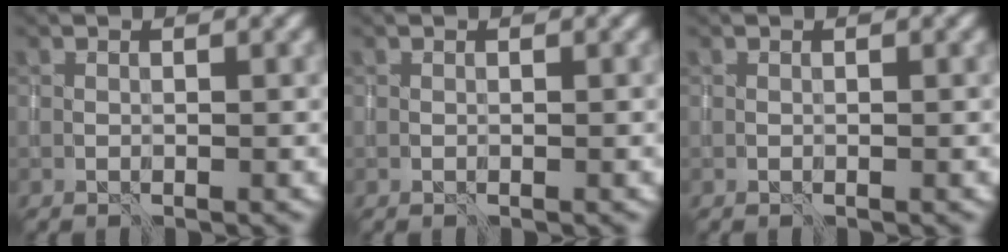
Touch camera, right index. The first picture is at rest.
{"total": 0.0}
{"total": 0.0}